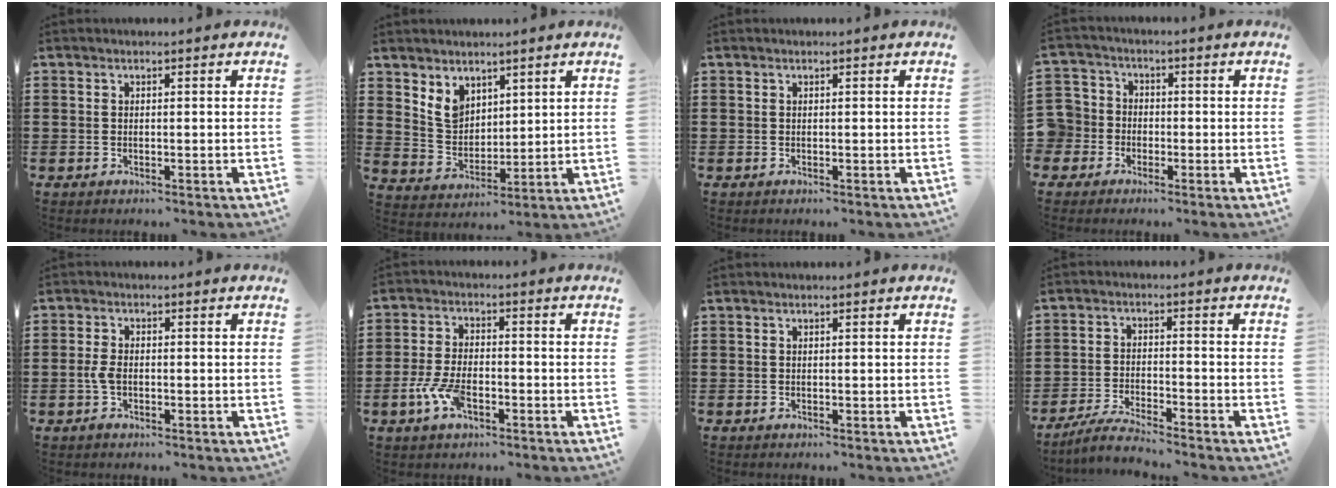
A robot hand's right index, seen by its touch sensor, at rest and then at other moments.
{"total": 5.2, "force": [3.4, 3.7, 1.3], "torque": [-0.045, 0.005, 0.065]}
{"total": 0.0}
{"total": 4.7, "force": [-1.9, 4.2, 0.5], "torque": [-0.051, 0.002, -0.047]}
{"total": 2.8, "force": [-0.8, 1.4, 2.3], "torque": [-0.060, -0.006, -0.017]}
{"total": 5.7, "force": [-2.5, 2.5, 4.5], "torque": [-0.110, -0.005, -0.051]}
{"total": 0.0}
{"total": 4.2, "force": [-4.0, -0.1, 1.3], "torque": [-0.031, -0.004, -0.079]}